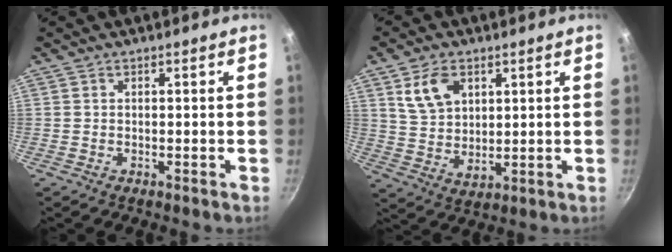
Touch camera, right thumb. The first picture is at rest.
{"total": 9.0, "force": [4.0, 5.9, 5.5], "torque": [-0.084, -0.020, 0.083]}